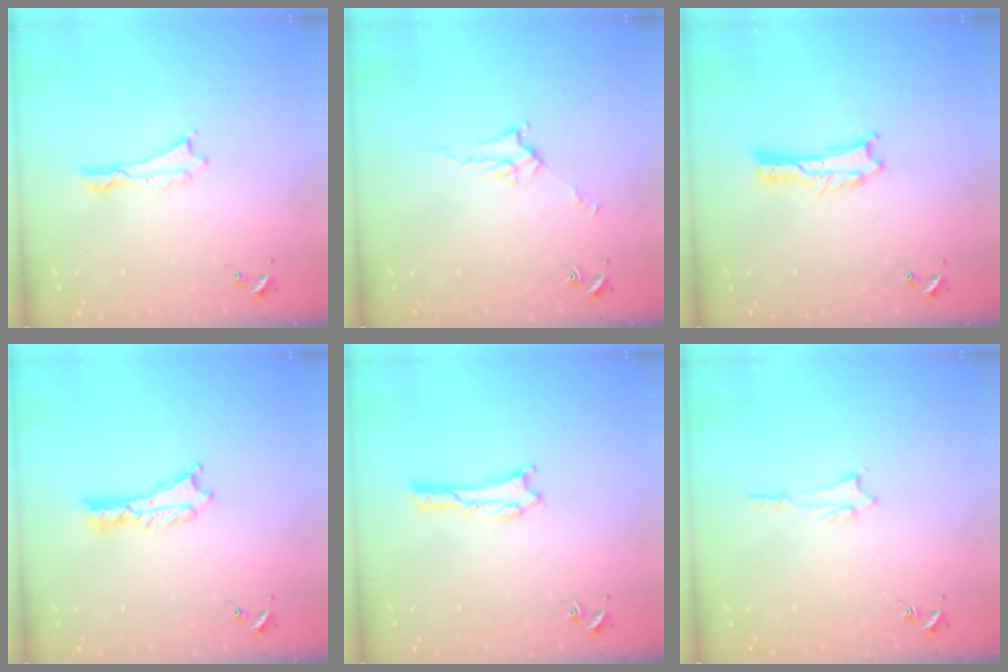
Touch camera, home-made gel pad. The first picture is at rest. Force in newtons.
{"total": 3.5, "press": 3.5, "slide": 0.3}
{"total": 0.0}
{"total": 0.7, "press": 0.7, "slide": 0.1}
{"total": 0.8, "press": 0.8, "slide": 0.2}
{"total": 1.4, "press": 1.4, "slide": 0.2}